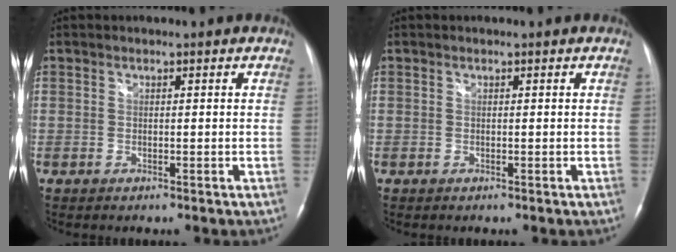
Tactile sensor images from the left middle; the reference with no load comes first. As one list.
[{"total": 0.0}]